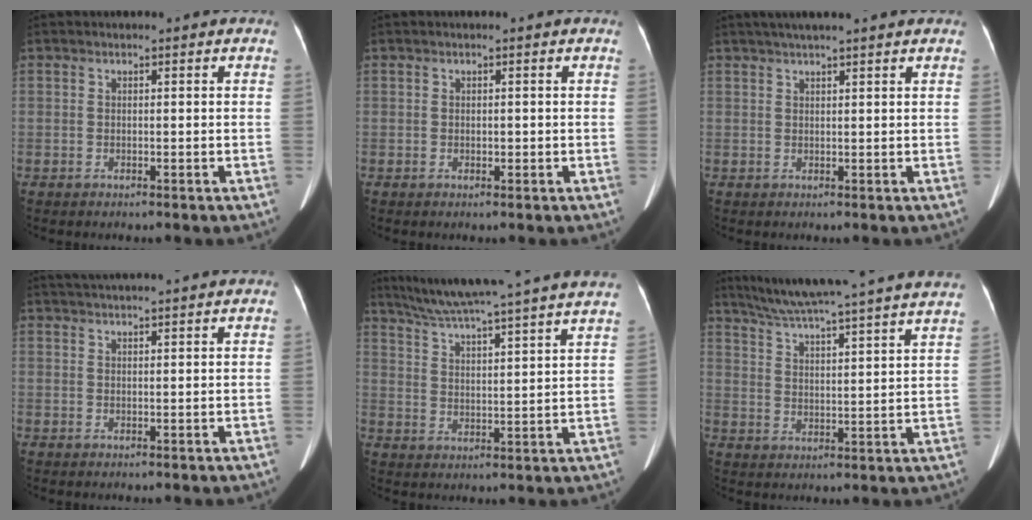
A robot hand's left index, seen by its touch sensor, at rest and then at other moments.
{"total": 0.6, "force": [-0.1, 0.3, 0.4], "torque": [-0.007, -0.002, -0.001]}
{"total": 6.5, "force": [5.3, -0.2, 3.7], "torque": [-0.056, 0.031, 0.076]}
{"total": 10.2, "force": [9.3, -0.4, 4.1], "torque": [-0.067, 0.033, 0.126]}
{"total": 24.7, "force": [22.0, -1.0, 11.3], "torque": [-0.190, -0.017, 0.299]}
{"total": 26.4, "force": [23.7, -0.5, 11.6], "torque": [-0.192, -0.025, 0.314]}